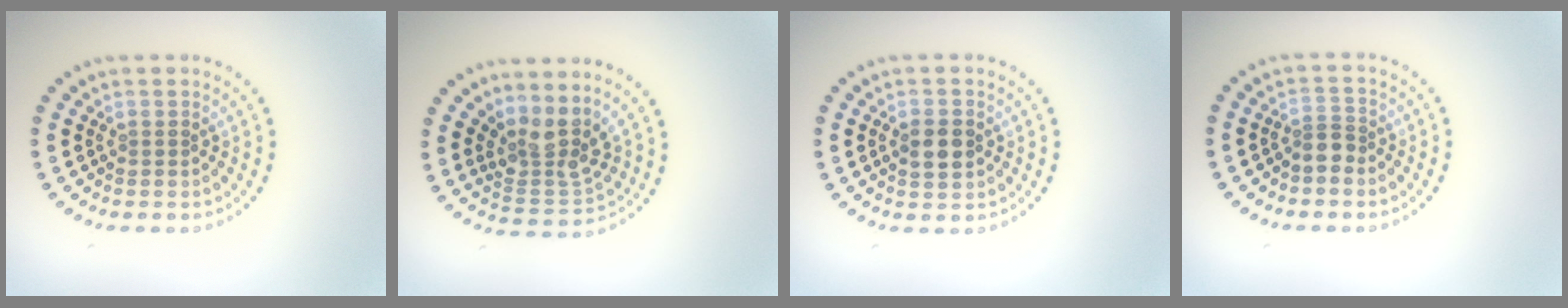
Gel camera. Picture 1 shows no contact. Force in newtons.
{"total": 3.8, "press": 2.9, "slide": 2.4}
{"total": 2.4, "press": 2.4, "slide": 0.2}
{"total": 1.5, "press": 1.2, "slide": 0.9}